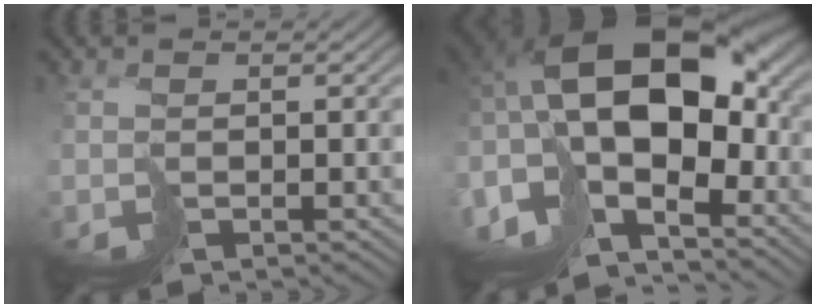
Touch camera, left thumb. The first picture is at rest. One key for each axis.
{"total": 18.9, "fx": 1.4, "fy": 10.4, "fz": 15.7, "tx": -0.329, "ty": -0.005, "tz": 0.041}